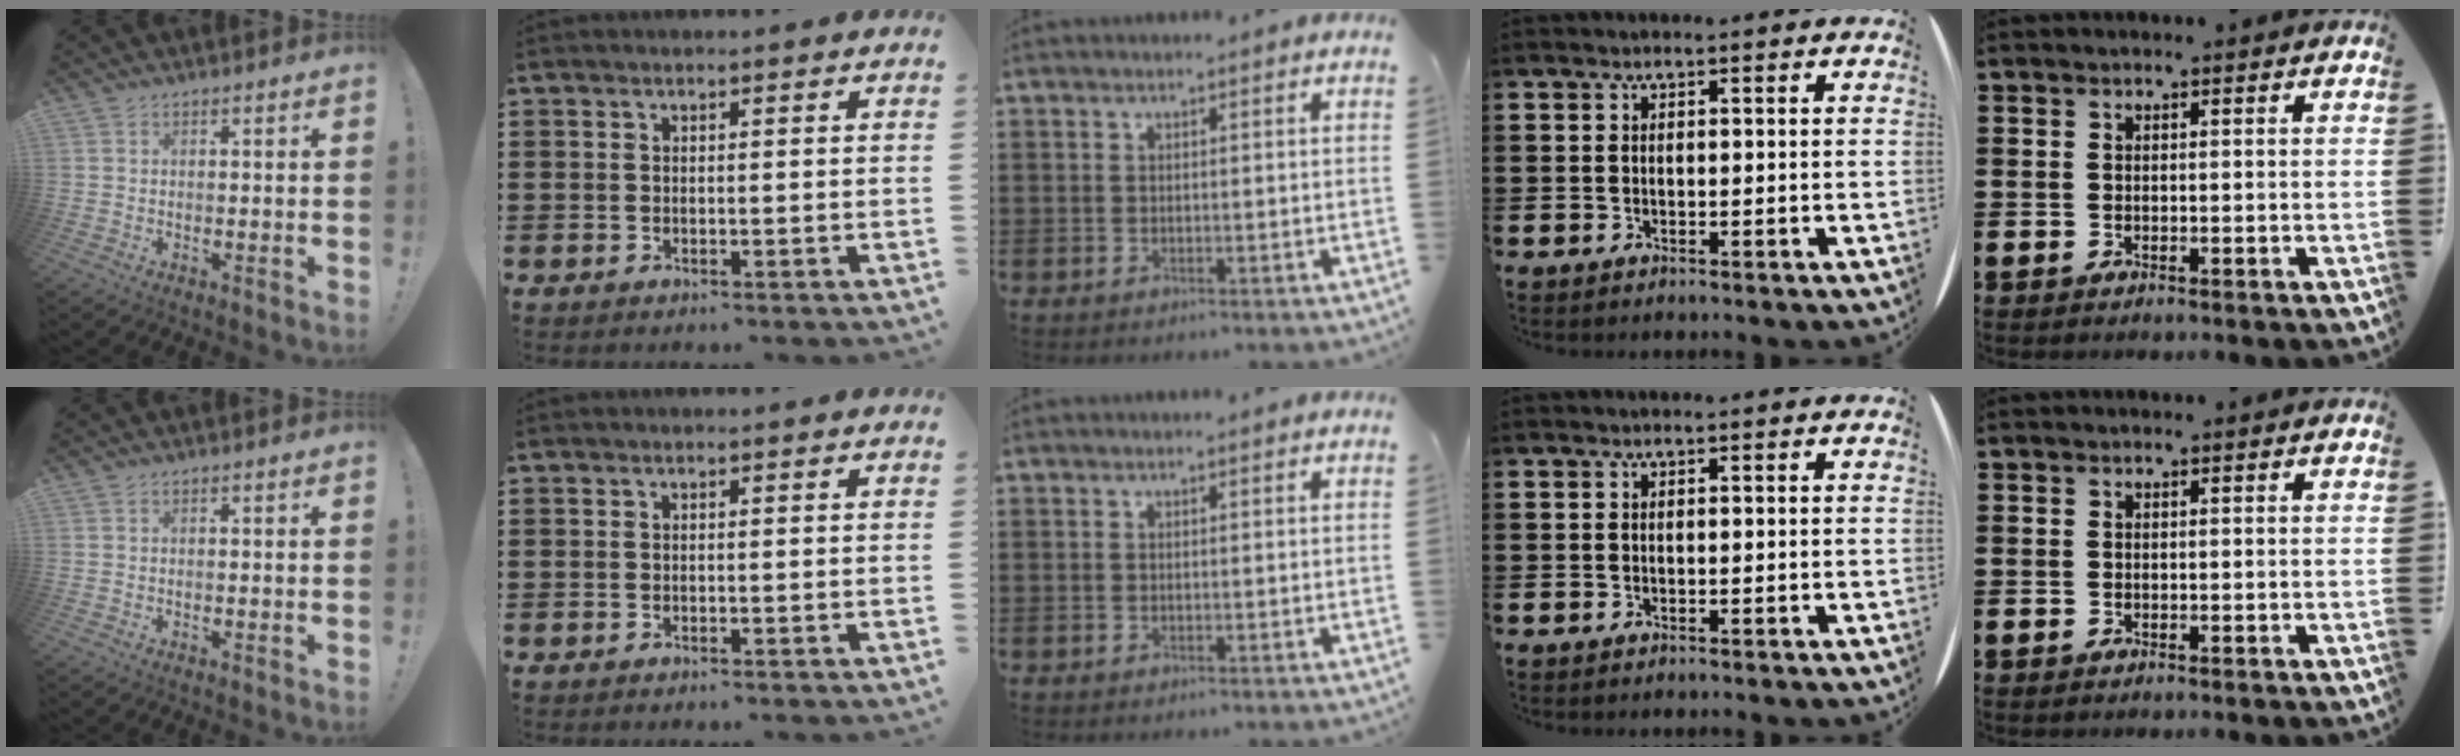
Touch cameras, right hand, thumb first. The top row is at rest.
{}